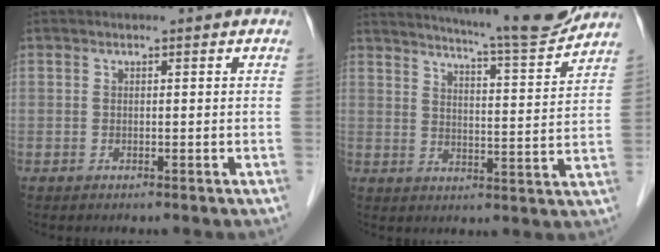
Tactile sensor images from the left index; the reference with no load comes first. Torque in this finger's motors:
{"motor_torque": [0.92, -1.22, 0.38, 0.09]}